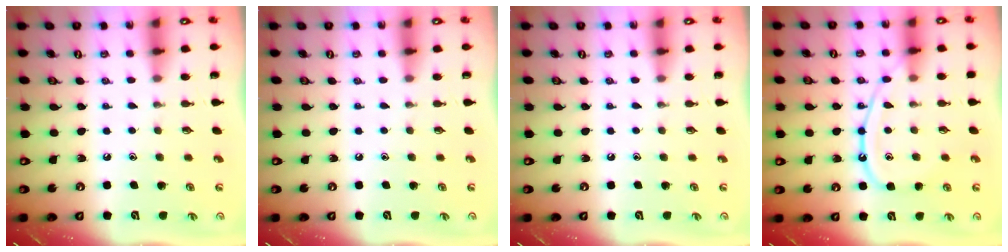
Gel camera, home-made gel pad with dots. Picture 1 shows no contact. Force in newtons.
{"total": 0.0}
{"total": 0.0}
{"total": 11.5, "press": 11.4, "slide": 1.4}